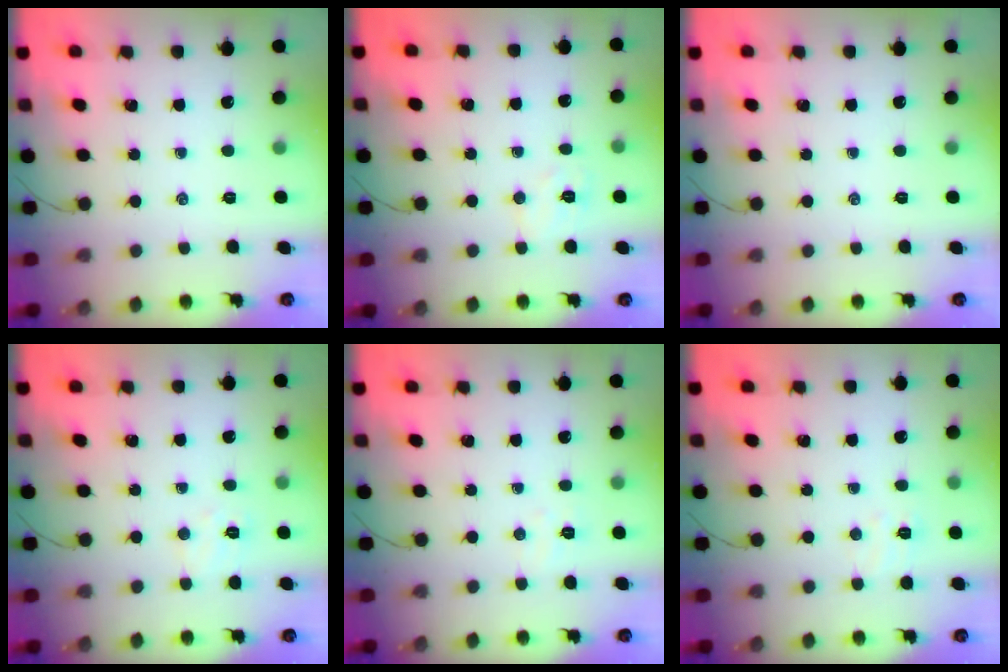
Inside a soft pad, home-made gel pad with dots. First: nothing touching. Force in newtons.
{"total": 5.5, "press": 5.4, "slide": 1.1}
{"total": 0.0}
{"total": 5.7, "press": 5.6, "slide": 1.2}
{"total": 4.0, "press": 3.9, "slide": 0.9}
{"total": 4.5, "press": 4.3, "slide": 1.2}